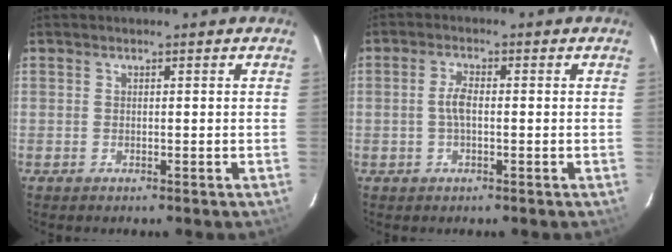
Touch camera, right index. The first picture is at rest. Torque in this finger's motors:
{"motor_torque": [0.35, 0.11, 0.25, 0.07]}